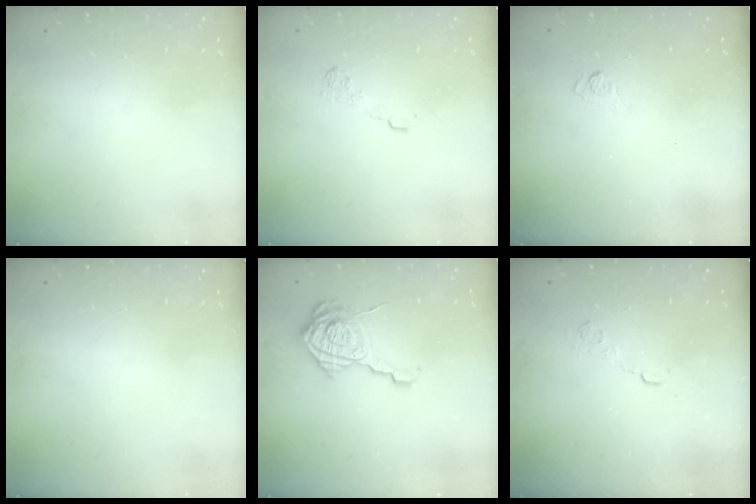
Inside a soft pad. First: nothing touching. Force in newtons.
{"total": 8.7, "press": 8.6, "slide": 1.3}
{"total": 2.2, "press": 1.8, "slide": 1.3}
{"total": 0.0}
{"total": 14.0, "press": 14.0, "slide": 1.0}
{"total": 3.6, "press": 3.4, "slide": 1.2}